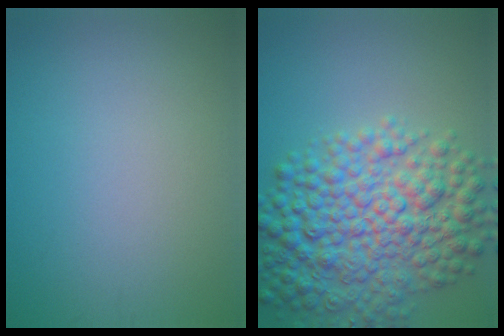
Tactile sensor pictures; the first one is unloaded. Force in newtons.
{"total": 9.5, "press": 9.5, "slide": 0.1}